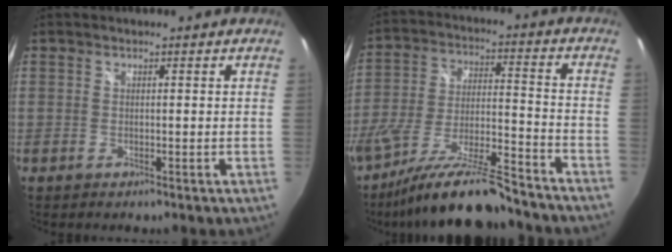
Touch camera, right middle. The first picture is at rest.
{"total": 18.1, "force": [-15.3, 1.6, 9.5], "torque": [-0.187, -0.037, -0.252]}